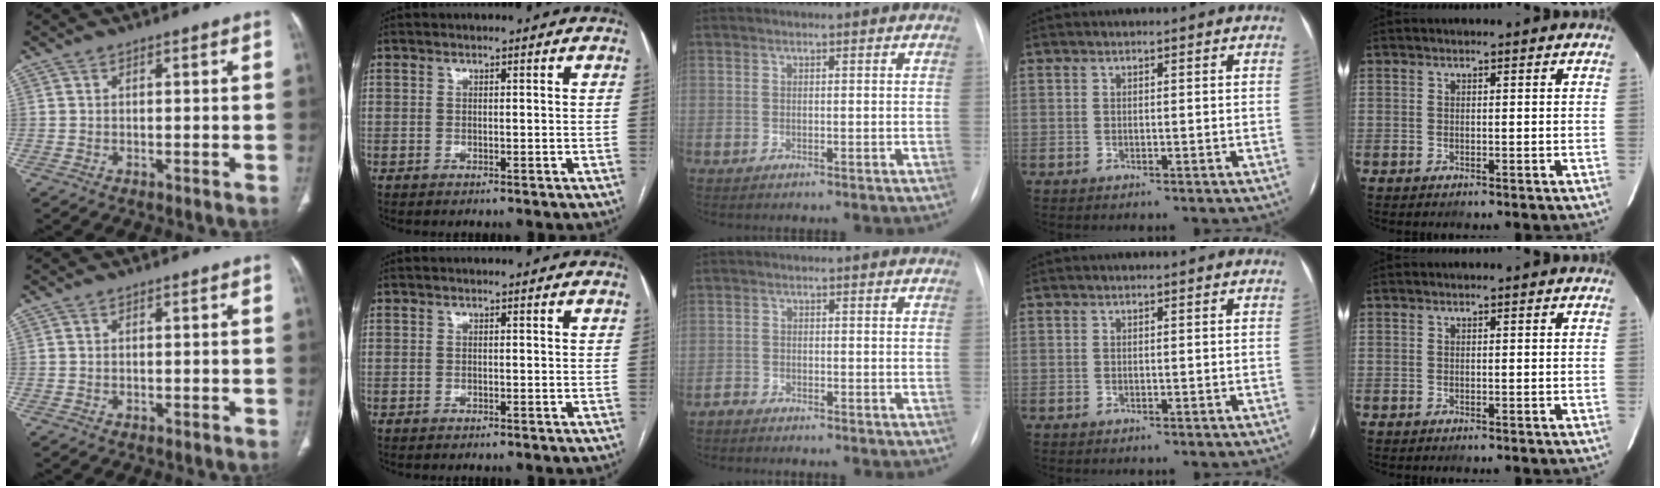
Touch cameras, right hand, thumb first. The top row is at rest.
{"middle": {"total": 1.3, "force": [-1.2, 0.1, 0.0], "torque": [-0.003, -0.003, -0.025]}}